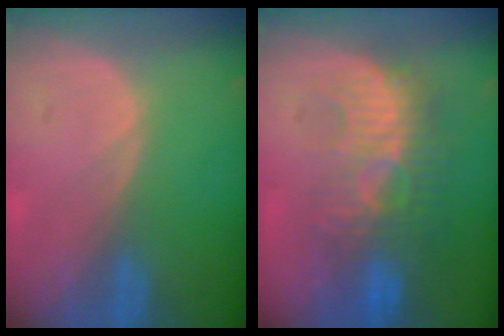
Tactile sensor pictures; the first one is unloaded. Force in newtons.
{"total": 9.3, "press": 8.8, "slide": 2.9}